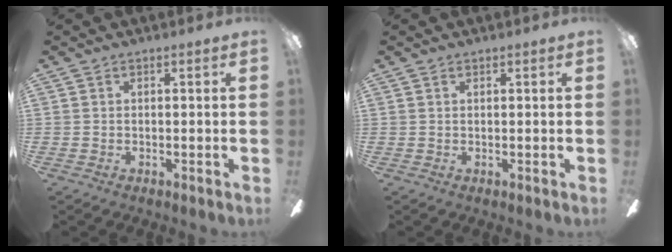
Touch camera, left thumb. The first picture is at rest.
{"total": 0.5, "force": [0.4, 0.2, 0.2], "torque": [-0.005, 0.001, 0.008]}